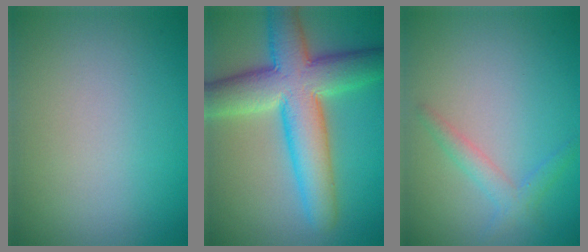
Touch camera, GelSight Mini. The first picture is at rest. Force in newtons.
{"total": 10.1, "press": 10.1, "slide": 0.3}
{"total": 1.9, "press": 1.9, "slide": 0.0}